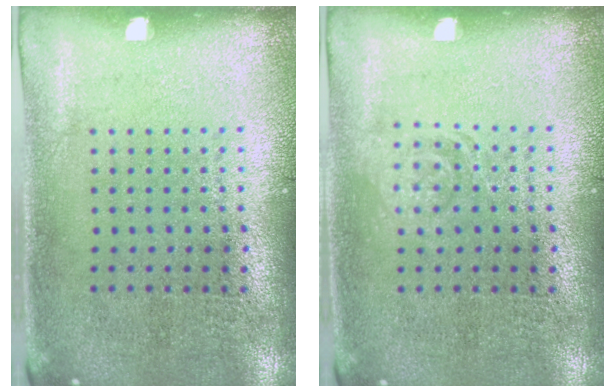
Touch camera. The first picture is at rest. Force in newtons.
{"total": 1.4, "press": 1.4, "slide": 0.2}